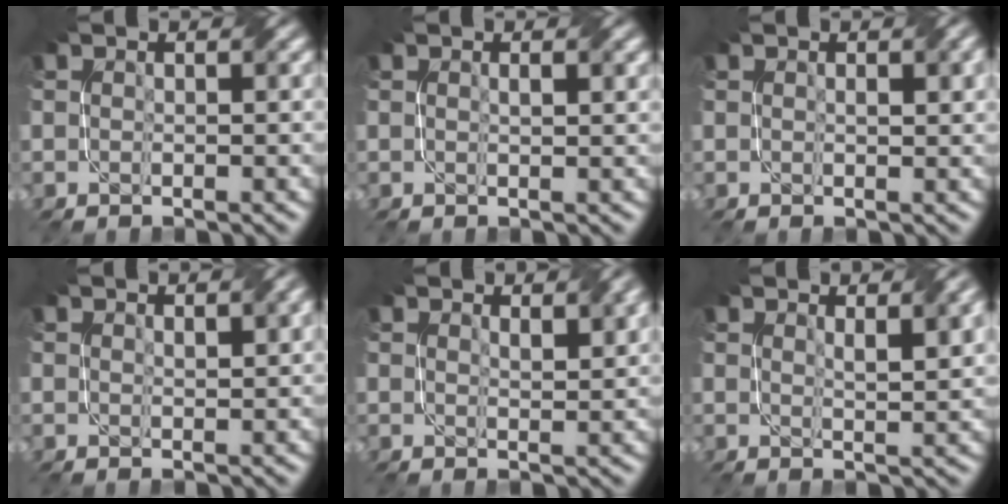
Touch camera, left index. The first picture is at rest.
{"total": 0.7, "force": [0.2, 0.1, 0.7], "torque": [-0.012, -0.001, 0.005]}
{"total": 1.5, "force": [0.4, 0.4, 1.4], "torque": [-0.017, 0.000, 0.011]}
{"total": 1.7, "force": [0.9, 0.4, 1.3], "torque": [-0.017, -0.001, 0.018]}
{"total": 2.6, "force": [1.6, 0.7, 1.9], "torque": [-0.029, -0.003, 0.029]}
{"total": 3.8, "force": [1.8, 1.0, 3.2], "torque": [-0.039, 0.000, 0.028]}